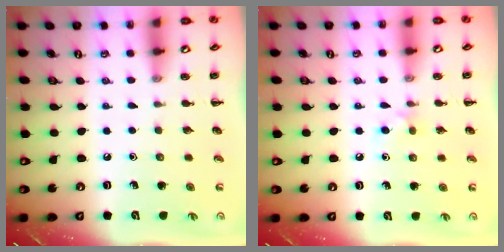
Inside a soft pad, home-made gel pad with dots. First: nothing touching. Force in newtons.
{"total": 5.0, "press": 4.6, "slide": 1.8}